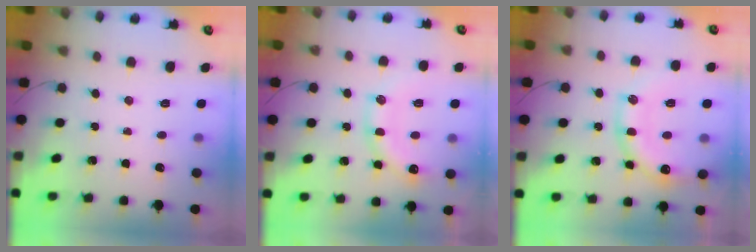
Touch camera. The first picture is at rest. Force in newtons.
{"total": 14.4, "press": 14.3, "slide": 1.9}
{"total": 16.8, "press": 16.7, "slide": 2.2}